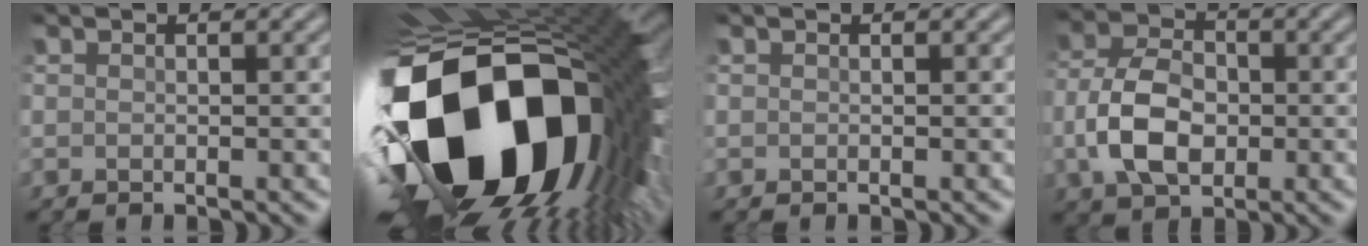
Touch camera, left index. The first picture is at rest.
{"total": 21.9, "force": [-5.0, 13.3, 16.7], "torque": [-0.359, -0.083, -0.049]}
{"total": 0.0}
{"total": 6.2, "force": [-1.1, 4.0, 4.6], "torque": [-0.099, 0.010, -0.025]}